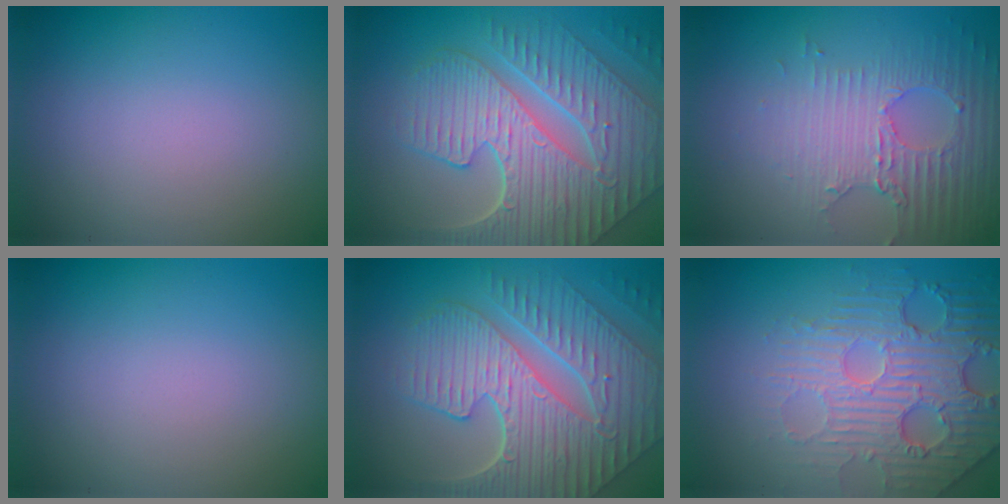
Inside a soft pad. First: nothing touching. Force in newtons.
{"total": 10.4, "press": 7.1, "slide": 7.6}
{"total": 3.7, "press": 3.3, "slide": 1.7}
{"total": 0.0}
{"total": 10.4, "press": 7.1, "slide": 7.6}
{"total": 6.5, "press": 5.1, "slide": 4.1}